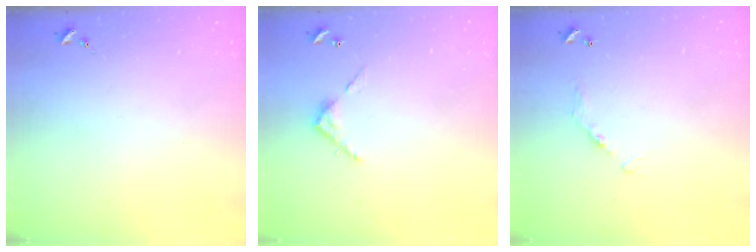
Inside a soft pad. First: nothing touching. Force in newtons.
{"total": 3.9, "press": 3.9, "slide": 0.3}
{"total": 6.8, "press": 6.8, "slide": 0.5}